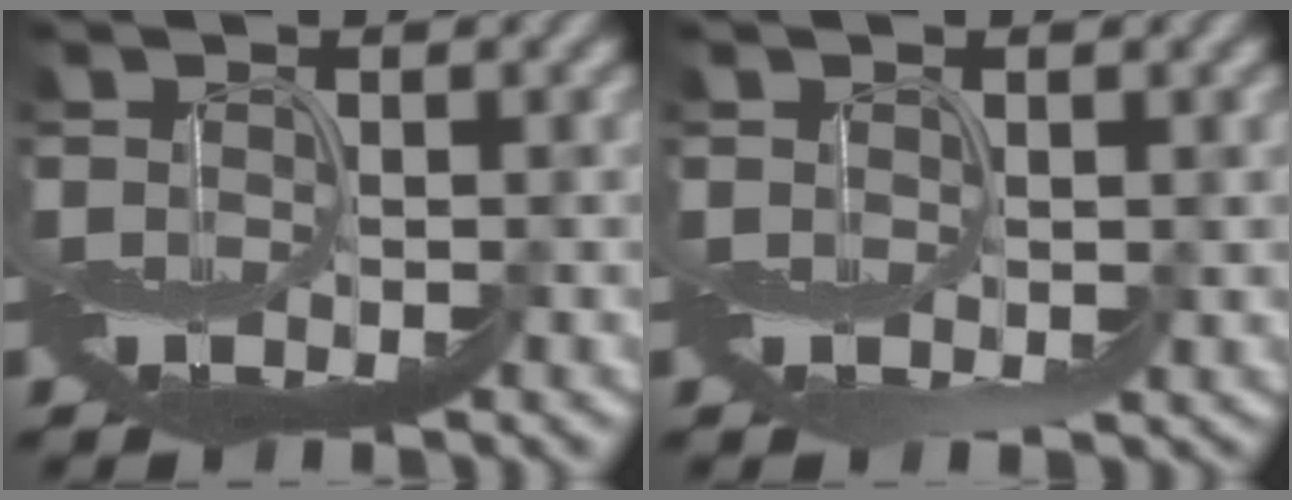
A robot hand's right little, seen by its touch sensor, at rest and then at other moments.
{"total": 1.0, "force": [0.1, 0.8, 0.6], "torque": [-0.005, -0.003, 0.003]}